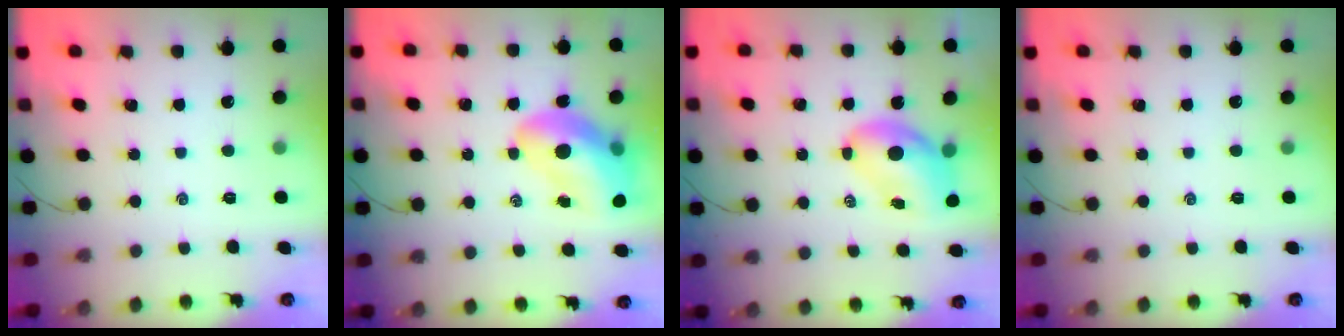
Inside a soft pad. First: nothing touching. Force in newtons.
{"total": 16.2, "press": 15.6, "slide": 4.5}
{"total": 7.9, "press": 7.7, "slide": 1.7}
{"total": 0.0}